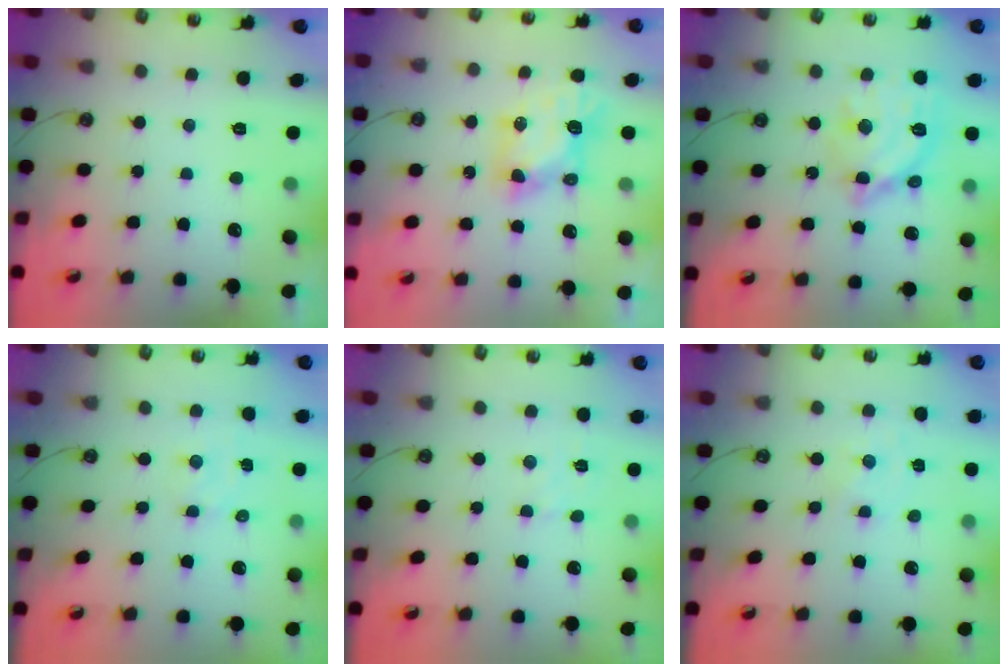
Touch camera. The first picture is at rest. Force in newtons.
{"total": 6.5, "press": 6.5, "slide": 0.4}
{"total": 14.7, "press": 14.6, "slide": 1.3}
{"total": 2.6, "press": 2.6, "slide": 0.4}
{"total": 2.7, "press": 2.7, "slide": 0.5}
{"total": 0.0}